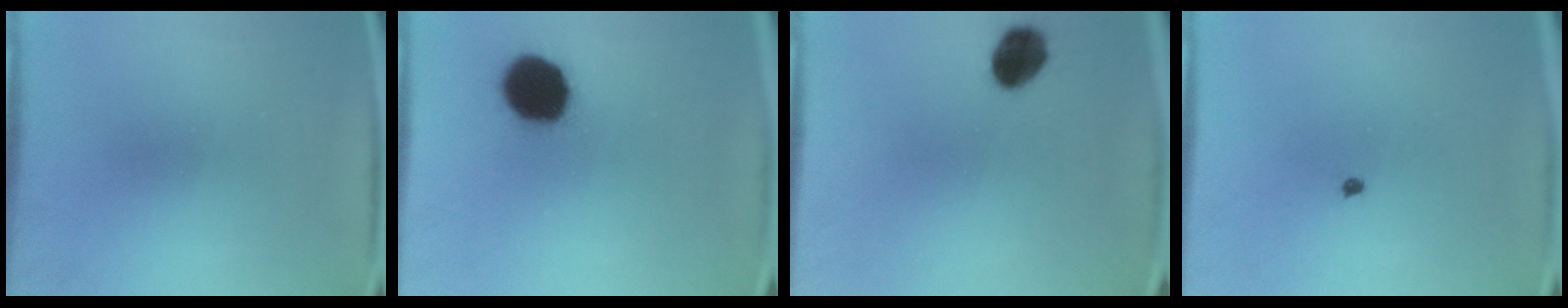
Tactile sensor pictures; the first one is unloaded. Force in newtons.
{"total": 14.1}
{"total": 8.0}
{"total": 0.5}